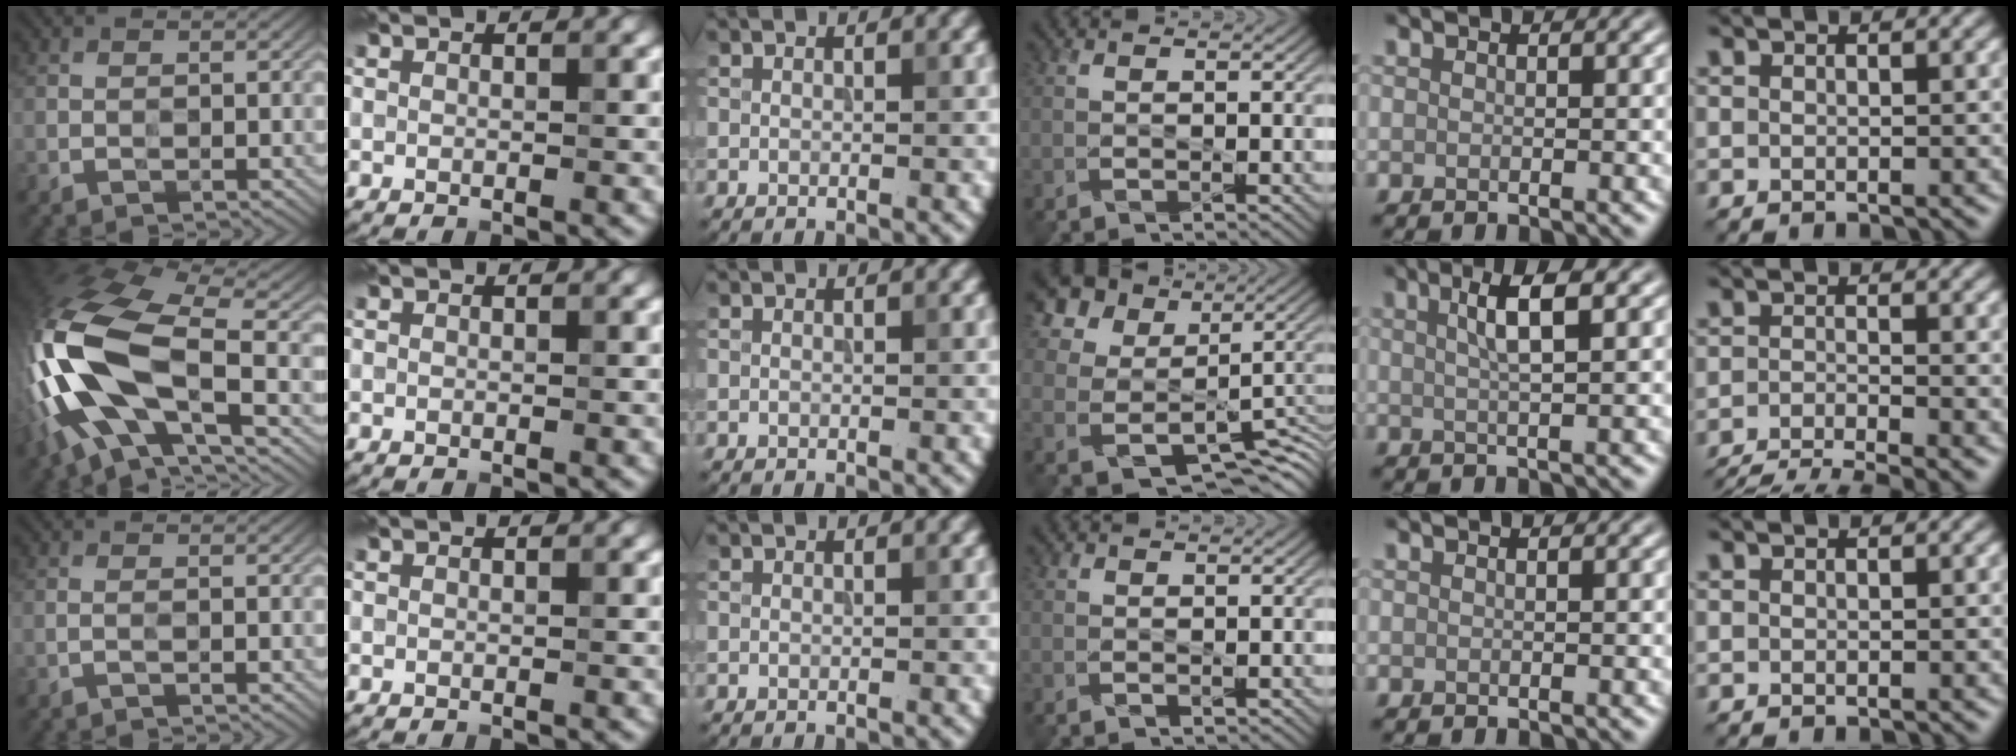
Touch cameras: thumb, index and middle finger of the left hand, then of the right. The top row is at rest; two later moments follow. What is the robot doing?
{"motion": "wipe", "object": "mirror"}